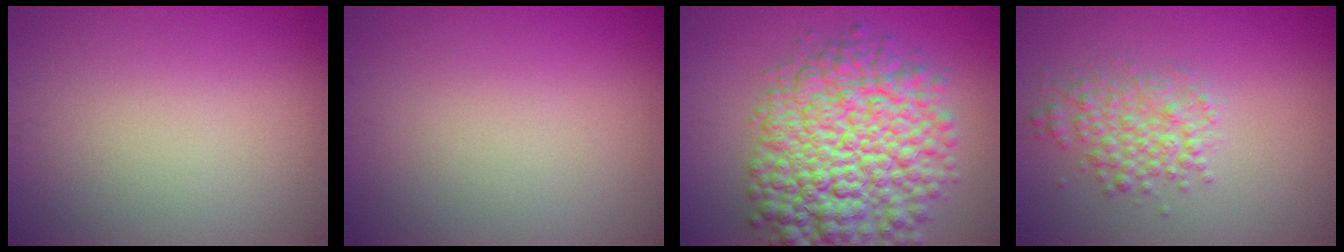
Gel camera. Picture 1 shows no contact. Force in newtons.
{"total": 0.0}
{"total": 12.7, "press": 12.7, "slide": 0.4}
{"total": 3.1, "press": 3.1, "slide": 0.1}